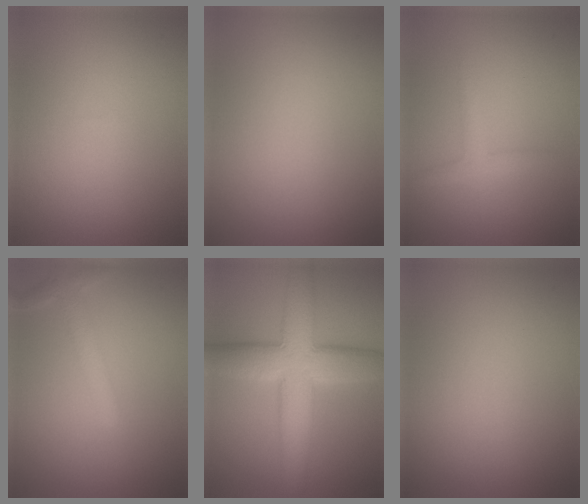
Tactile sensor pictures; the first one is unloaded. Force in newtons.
{"total": 0.0}
{"total": 1.7, "press": 1.7, "slide": 0.1}
{"total": 2.1, "press": 2.1, "slide": 0.1}
{"total": 9.1, "press": 9.1, "slide": 0.4}
{"total": 0.0}